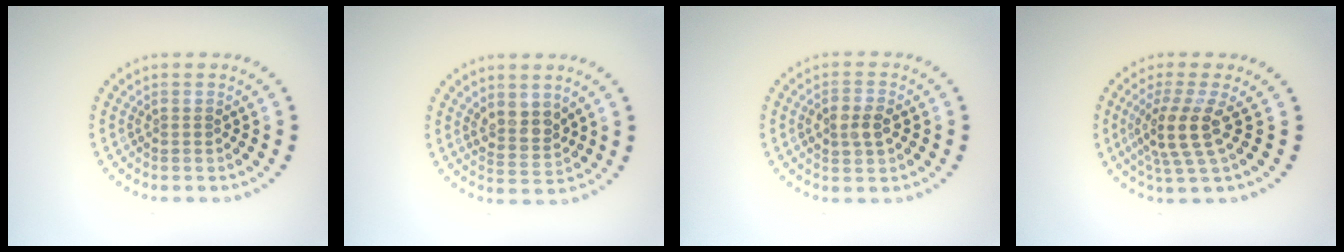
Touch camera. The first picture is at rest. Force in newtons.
{"total": 2.4, "press": 2.2, "slide": 1.1}
{"total": 2.4, "press": 2.4, "slide": 0.4}
{"total": 3.9, "press": 2.9, "slide": 2.6}